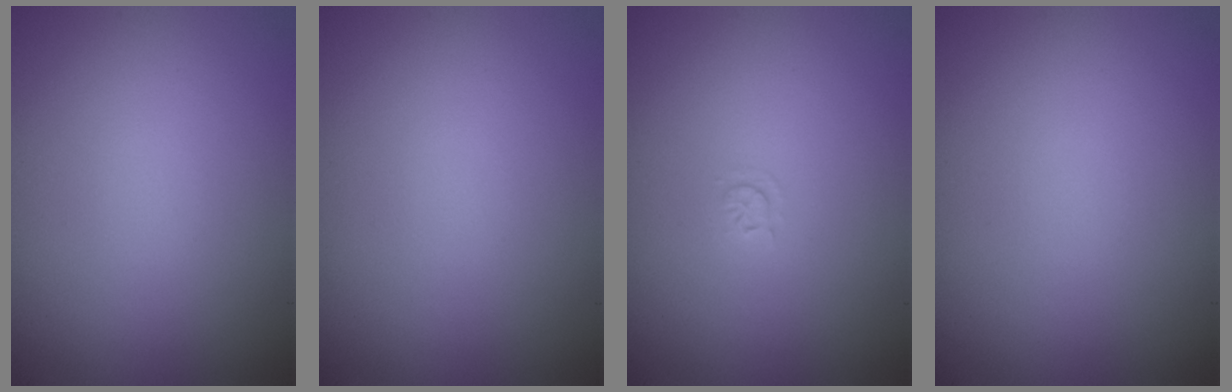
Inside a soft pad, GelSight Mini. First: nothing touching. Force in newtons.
{"total": 0.0}
{"total": 0.7, "press": 0.3, "slide": 0.6}
{"total": 0.0}